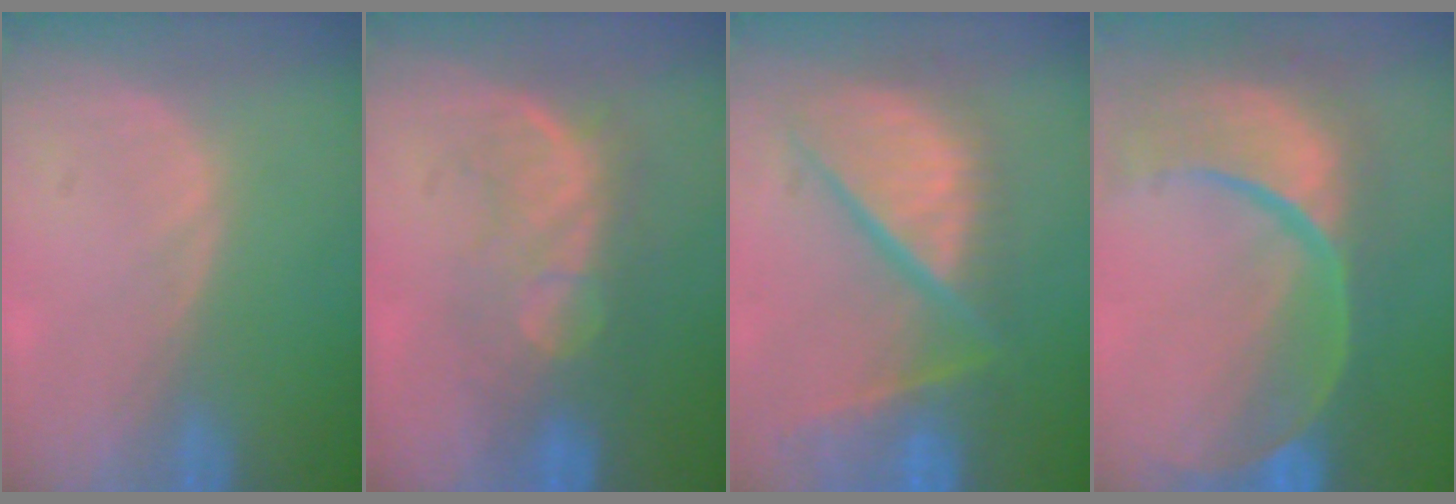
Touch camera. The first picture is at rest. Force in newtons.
{"total": 7.7, "press": 7.4, "slide": 2.2}
{"total": 12.3, "press": 10.1, "slide": 7.0}
{"total": 13.8, "press": 10.9, "slide": 8.4}